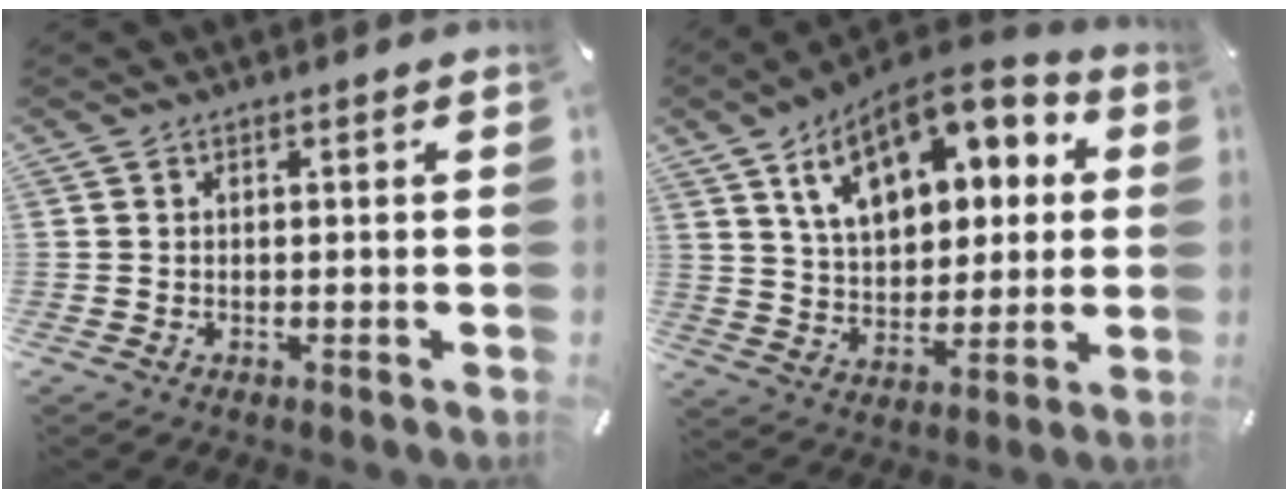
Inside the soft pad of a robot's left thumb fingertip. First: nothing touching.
{"total": 17.7, "force": [9.1, 10.7, 10.8], "torque": [-0.181, -0.033, 0.160]}